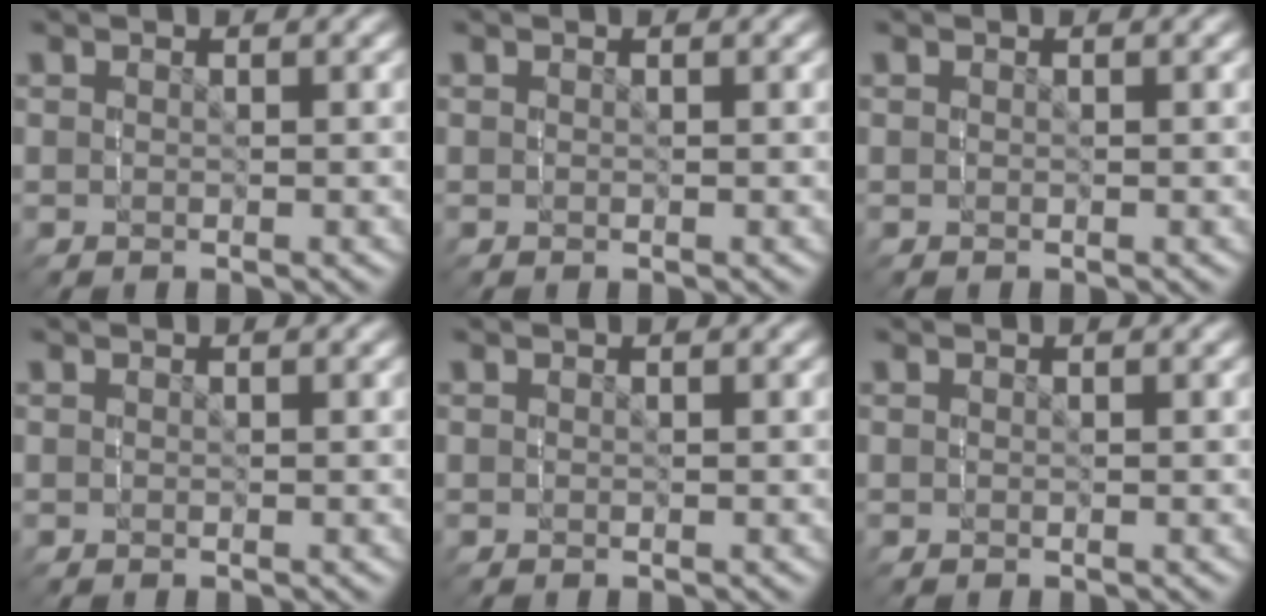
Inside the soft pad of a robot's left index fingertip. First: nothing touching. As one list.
[{"total": 0.0}, {"total": 0.0}, {"total": 0.0}, {"total": 0.0}, {"total": 0.0}]